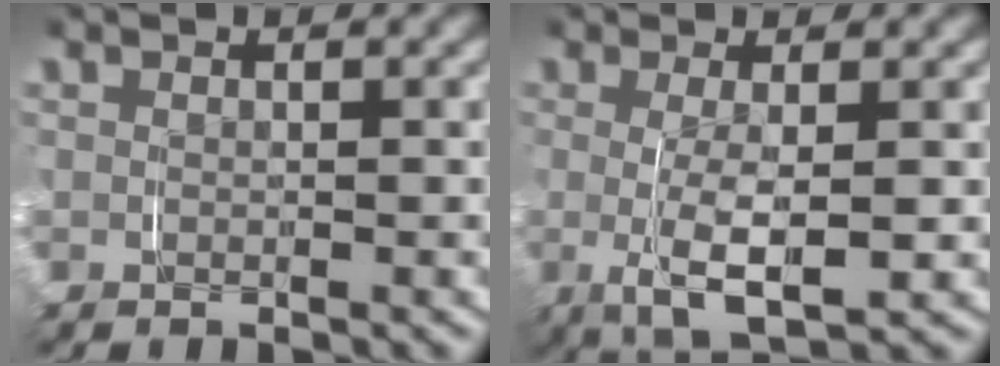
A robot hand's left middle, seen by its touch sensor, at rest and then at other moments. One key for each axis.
{"total": 5.7, "fx": -0.9, "fy": 2.1, "fz": 5.2, "tx": -0.104, "ty": -0.015, "tz": -0.007}